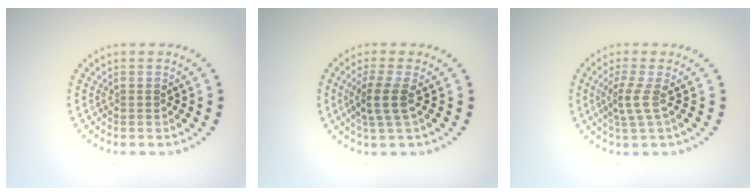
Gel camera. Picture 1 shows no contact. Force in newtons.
{"total": 2.5, "press": 2.0, "slide": 1.5}
{"total": 2.1, "press": 1.5, "slide": 1.5}